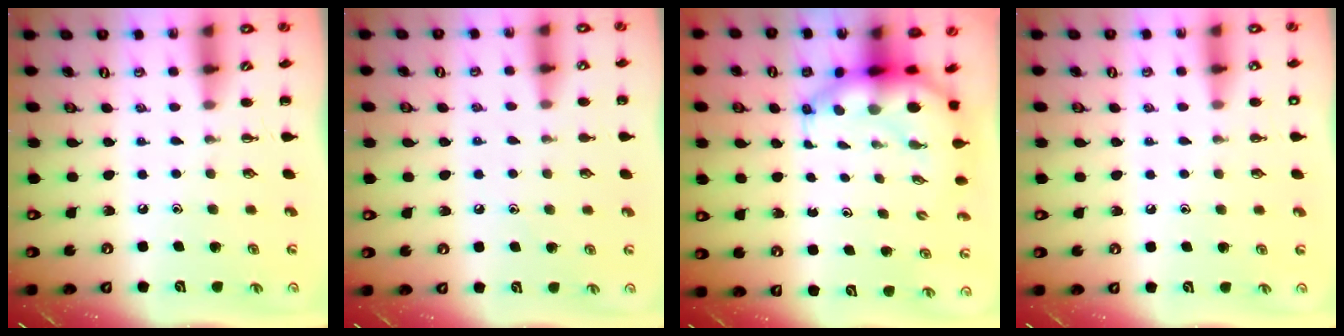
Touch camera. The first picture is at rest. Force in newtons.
{"total": 5.4, "press": 5.2, "slide": 1.7}
{"total": 6.4, "press": 6.1, "slide": 1.9}
{"total": 3.4, "press": 2.5, "slide": 2.3}